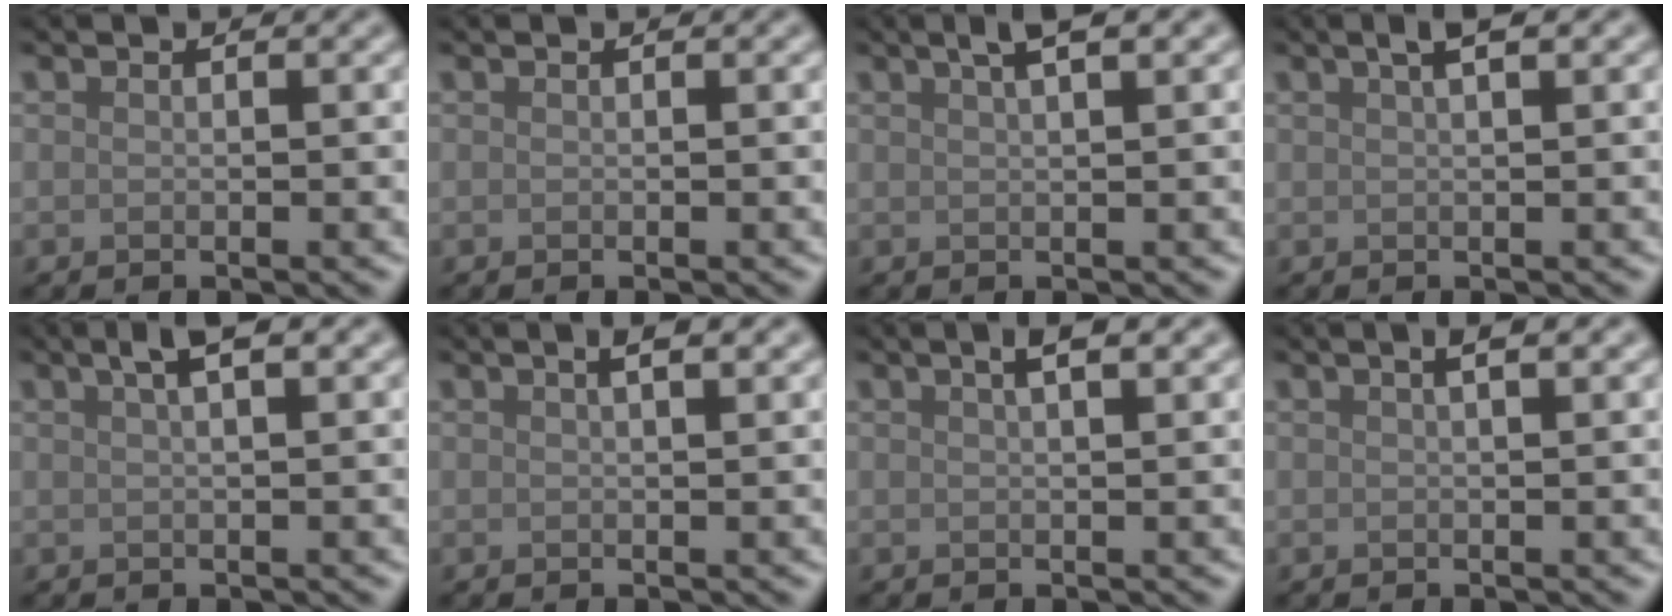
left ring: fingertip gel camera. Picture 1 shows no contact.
{"total": 0.0}
{"total": 2.6, "force": [1.5, 0.6, 2.0], "torque": [-0.023, 0.006, 0.020]}
{"total": 2.0, "force": [1.1, 0.4, 1.6], "torque": [-0.020, 0.006, 0.015]}
{"total": 2.7, "force": [1.4, 0.6, 2.2], "torque": [-0.025, 0.009, 0.020]}
{"total": 2.5, "force": [1.4, 0.9, 1.9], "torque": [-0.011, 0.001, 0.005]}
{"total": 2.6, "force": [1.4, 0.8, 2.0], "torque": [-0.015, 0.002, 0.010]}
{"total": 2.2, "force": [1.1, 0.7, 1.7], "torque": [-0.014, -0.001, 0.006]}